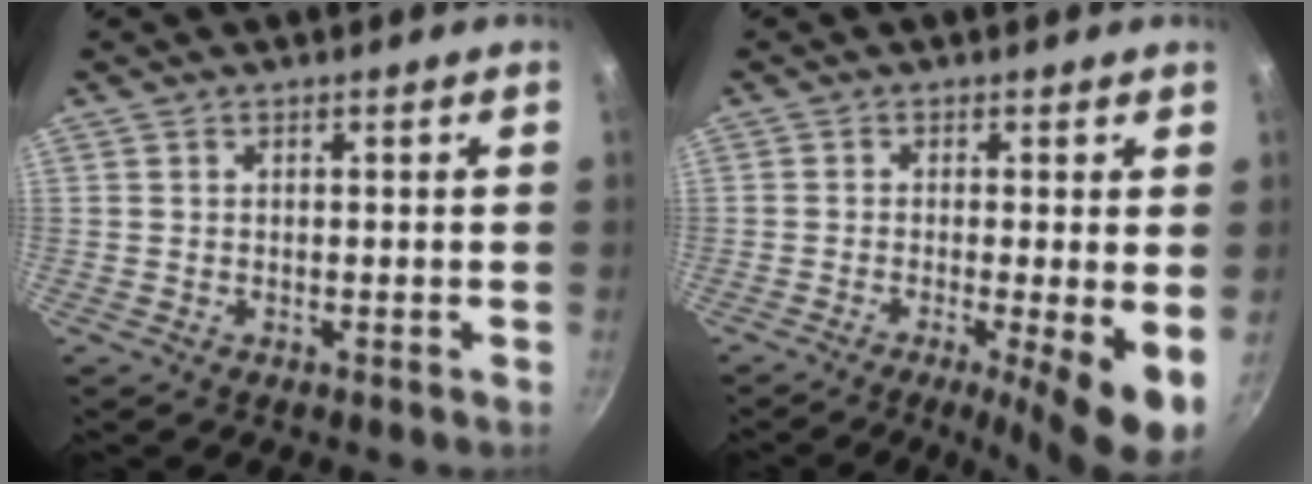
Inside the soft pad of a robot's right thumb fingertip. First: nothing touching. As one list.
[{"total": 8.4, "force": [-1.7, 1.1, 8.1], "torque": [-0.123, -0.010, -0.027]}]